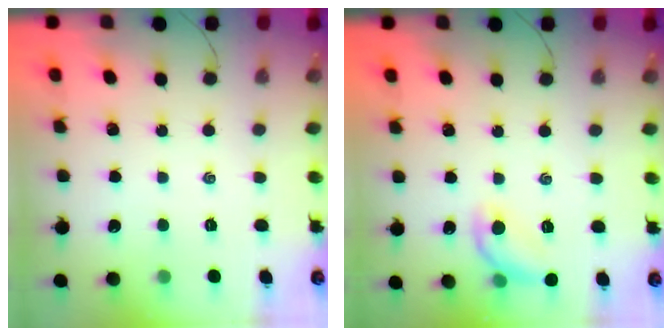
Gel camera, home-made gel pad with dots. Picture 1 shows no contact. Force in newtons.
{"total": 9.6, "press": 9.6, "slide": 0.4}